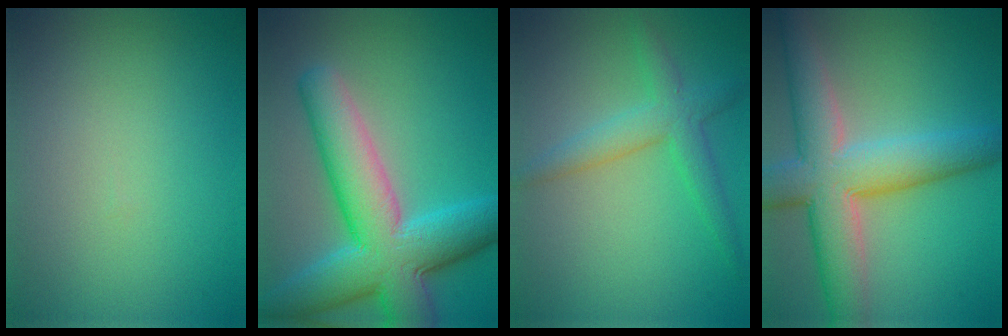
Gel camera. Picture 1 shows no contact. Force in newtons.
{"total": 10.4, "press": 10.4, "slide": 0.4}
{"total": 3.4, "press": 3.4, "slide": 0.1}
{"total": 9.0, "press": 8.9, "slide": 0.7}